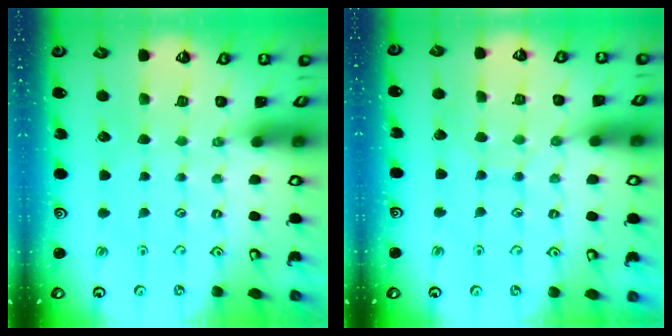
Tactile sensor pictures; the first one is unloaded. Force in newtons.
{"total": 6.0, "press": 6.0, "slide": 0.6}